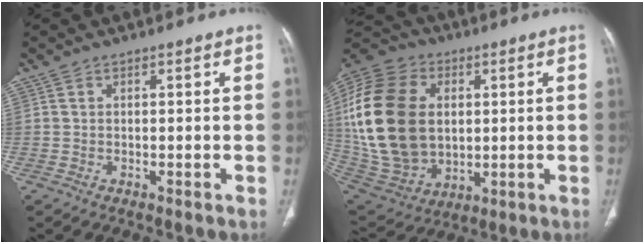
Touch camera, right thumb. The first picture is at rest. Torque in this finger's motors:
{"motor_torque": [-0.89, 2.30, 2.57, 0.20, 0.74]}